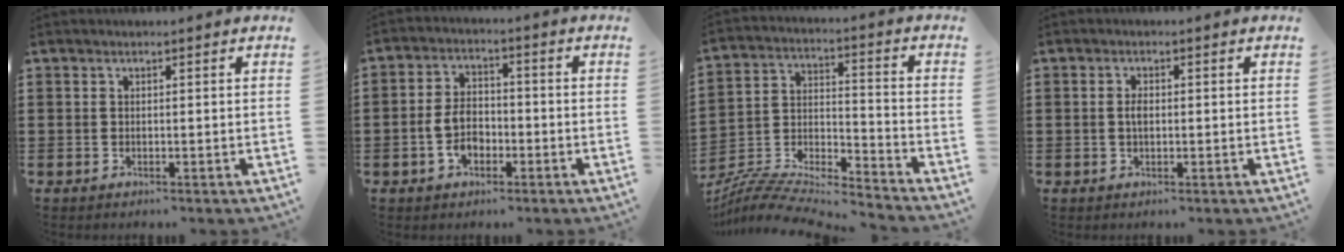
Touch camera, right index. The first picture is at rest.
{"total": 5.6, "force": [-1.8, 3.3, 4.1], "torque": [-0.095, 0.000, -0.037]}
{"total": 7.8, "force": [-7.4, 1.1, 2.1], "torque": [-0.047, -0.004, -0.151]}
{"total": 1.8, "force": [0.0, 0.8, 1.7], "torque": [-0.033, 0.002, -0.002]}